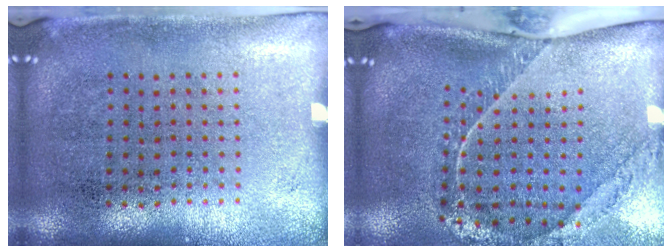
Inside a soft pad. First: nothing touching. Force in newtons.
{"total": 2.3, "press": 1.7, "slide": 1.5}